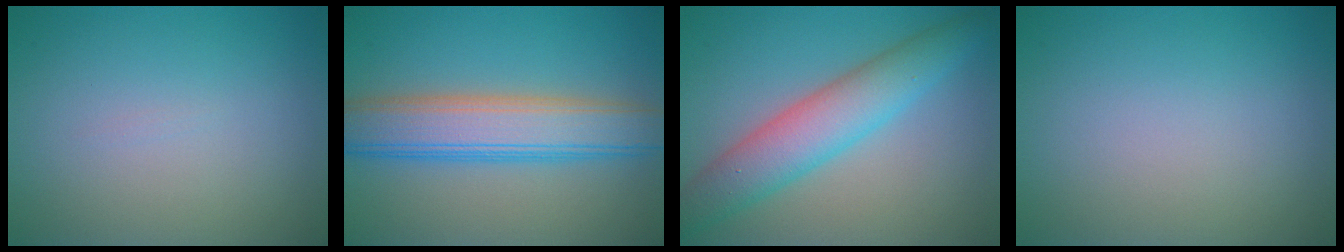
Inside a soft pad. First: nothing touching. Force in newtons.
{"total": 7.0, "press": 7.0, "slide": 0.1}
{"total": 6.0, "press": 6.0, "slide": 0.2}
{"total": 0.0}